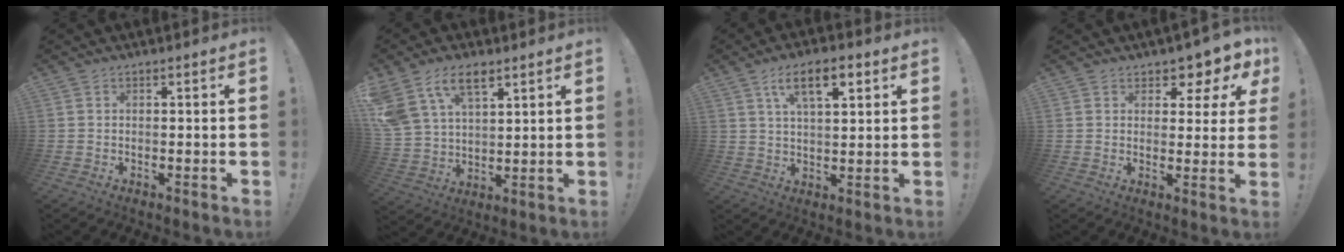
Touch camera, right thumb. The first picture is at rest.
{"total": 12.7, "force": [7.7, 7.2, 7.1], "torque": [-0.139, -0.035, 0.147]}
{"total": 10.5, "force": [5.1, 4.0, 8.2], "torque": [-0.128, -0.010, 0.087]}
{"total": 5.0, "force": [3.4, 3.0, 1.9], "torque": [-0.014, -0.035, 0.059]}